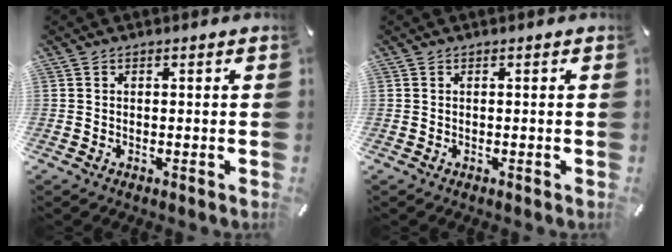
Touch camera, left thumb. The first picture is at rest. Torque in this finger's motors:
{"motor_torque": [0.22, 0.18, -0.11, 0.03, 0.00]}